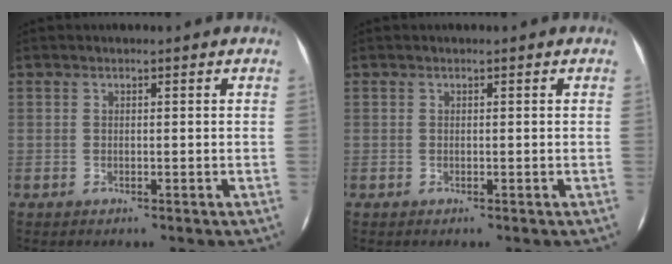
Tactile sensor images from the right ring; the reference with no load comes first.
{"total": 0.0}